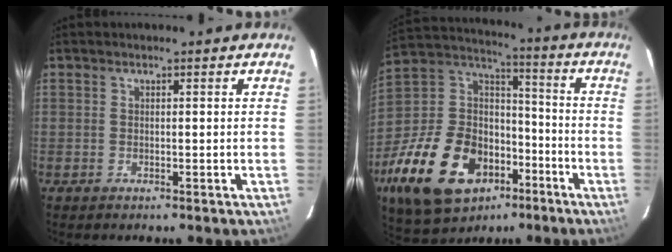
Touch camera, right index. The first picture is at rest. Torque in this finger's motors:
{"motor_torque": [1.67, -0.46, 0.43, 0.08]}